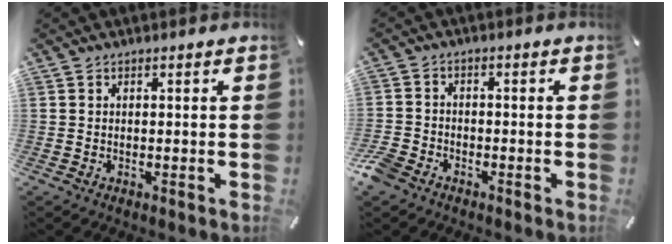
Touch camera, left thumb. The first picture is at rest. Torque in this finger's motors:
{"motor_torque": [-0.57, 0.84, 0.13, 0.12, 0.19]}